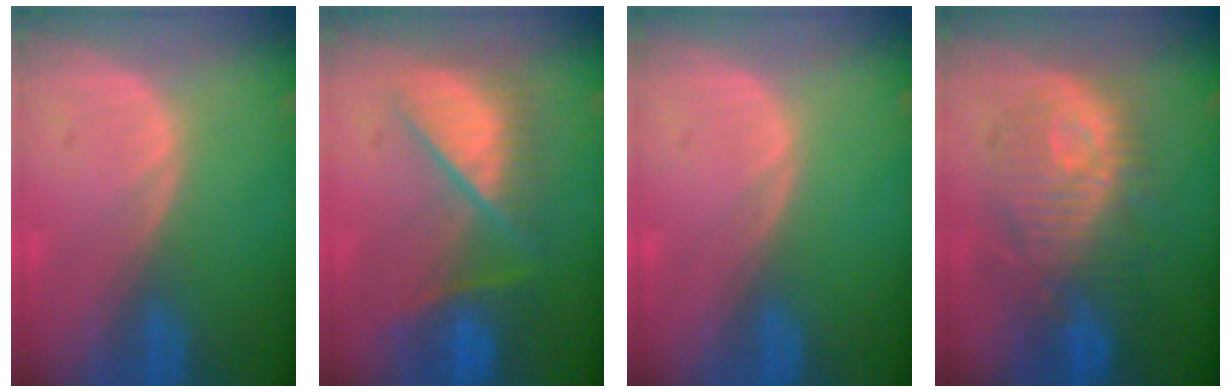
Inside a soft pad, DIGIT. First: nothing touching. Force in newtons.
{"total": 8.5, "press": 8.4, "slide": 0.7}
{"total": 0.0}
{"total": 10.2, "press": 10.1, "slide": 1.7}